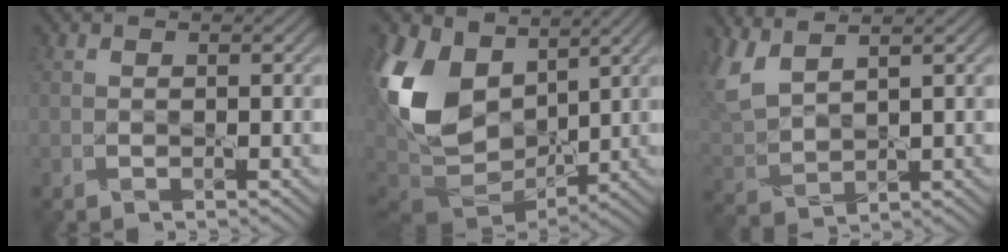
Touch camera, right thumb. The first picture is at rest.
{"total": 15.5, "force": [3.2, 10.7, 10.8], "torque": [-0.283, 0.009, 0.058]}
{"total": 6.7, "force": [4.4, 2.6, 4.3], "torque": [-0.129, 0.010, 0.091]}